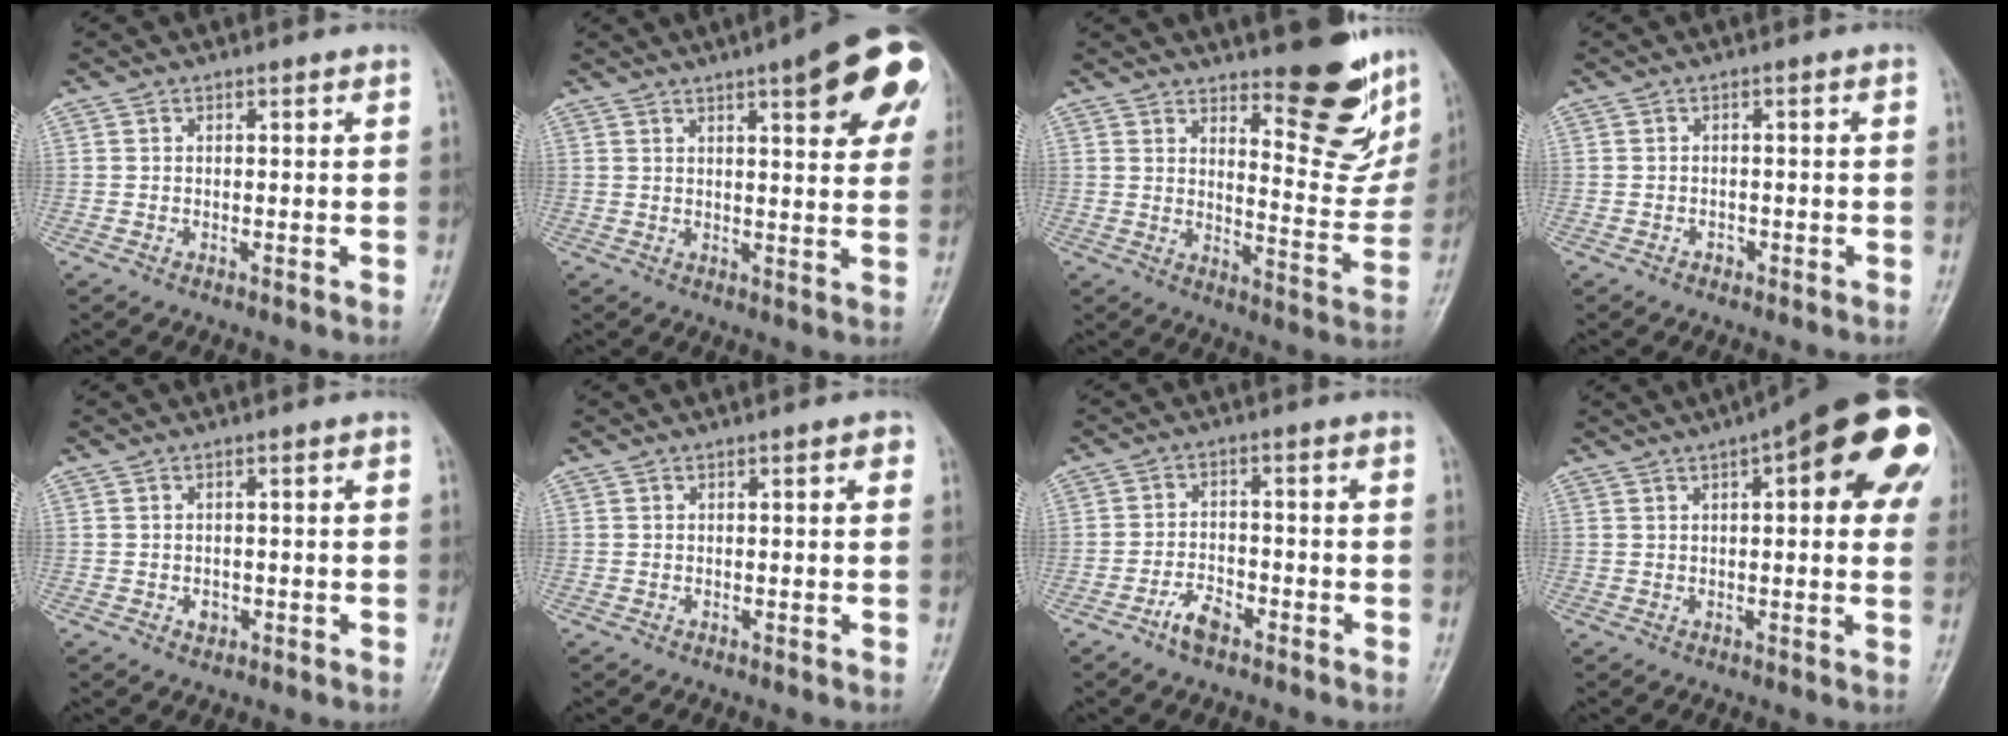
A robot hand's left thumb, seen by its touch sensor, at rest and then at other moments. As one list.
[{"total": 16.9, "force": [7.5, 4.8, 14.4], "torque": [-0.157, -0.014, 0.089]}, {"total": 16.1, "force": [11.2, 5.4, 10.3], "torque": [-0.079, -0.096, 0.155]}, {"total": 1.2, "force": [-0.8, 0.8, 0.4], "torque": [-0.005, 0.009, -0.015]}, {"total": 1.9, "force": [-0.7, 1.5, 1.0], "torque": [-0.005, 0.008, -0.008]}, {"total": 1.5, "force": [0.5, 0.5, 1.3], "torque": [-0.014, 0.003, 0.003]}, {"total": 4.6, "force": [-3.1, 2.0, 2.7], "torque": [-0.047, 0.022, -0.059]}, {"total": 21.1, "force": [7.7, 6.5, 18.5], "torque": [-0.235, 0.014, 0.092]}]